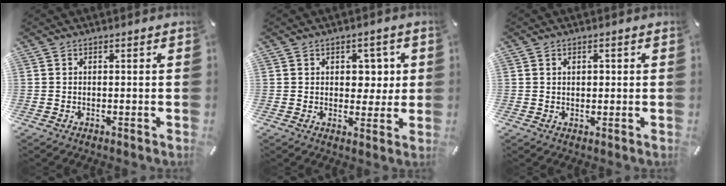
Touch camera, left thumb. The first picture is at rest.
{"total": 5.5, "force": [1.4, 4.3, 3.1], "torque": [-0.032, -0.004, 0.018]}
{"total": 1.4, "force": [0.3, 1.1, 0.9], "torque": [-0.013, 0.003, 0.002]}